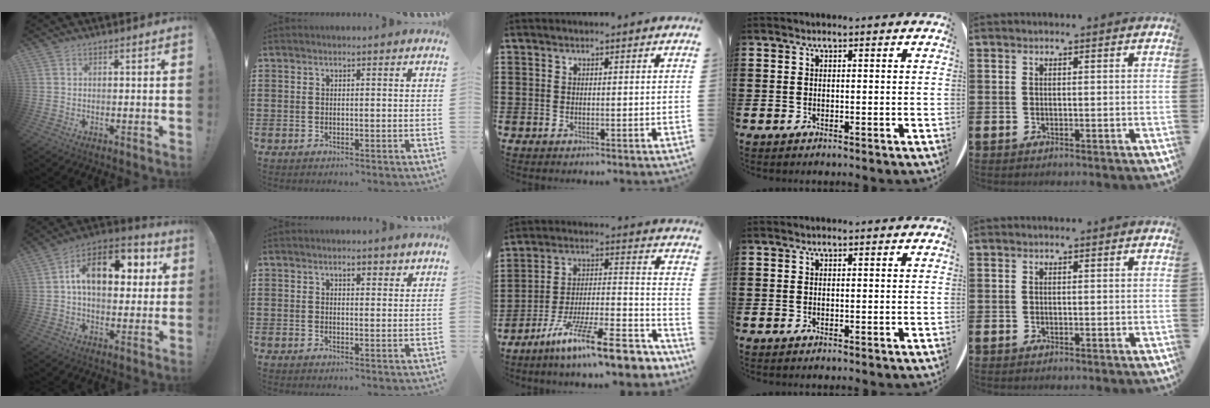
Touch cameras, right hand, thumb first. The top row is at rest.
{"thumb": {"total": 16.0, "force": [4.0, 9.5, 12.3], "torque": [-0.176, -0.002, 0.066]}, "index": {"total": 2.1, "force": [1.5, 0.9, 1.2], "torque": [-0.011, -0.001, 0.023]}, "middle": {"total": 13.9, "force": [-10.8, 1.2, 8.6], "torque": [-0.140, 0.024, -0.194]}}